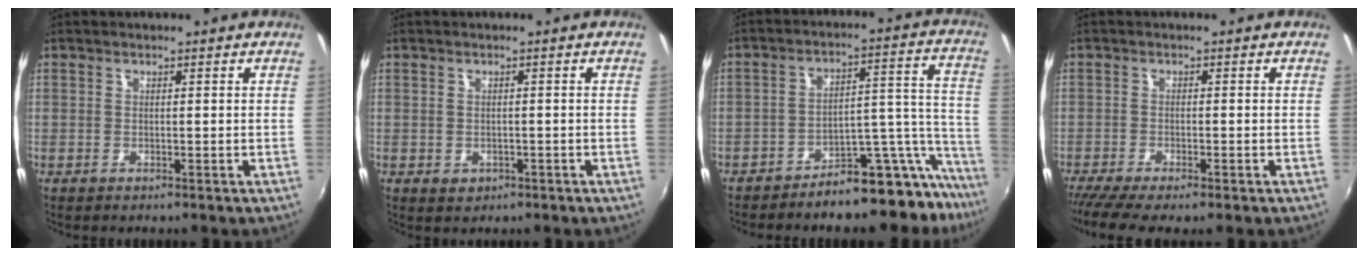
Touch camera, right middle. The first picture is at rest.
{"total": 1.6, "force": [-0.6, 1.4, 0.7], "torque": [-0.011, -0.003, -0.005]}
{"total": 15.4, "force": [-14.5, 2.4, 4.6], "torque": [-0.023, 0.044, -0.215]}
{"total": 5.5, "force": [-4.5, 0.1, 3.2], "torque": [-0.077, -0.030, -0.081]}